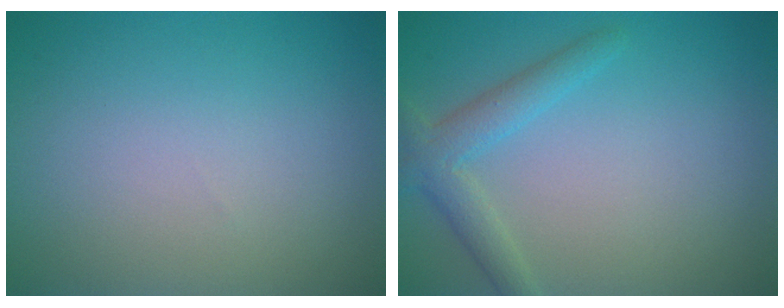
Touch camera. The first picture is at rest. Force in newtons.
{"total": 2.8, "press": 2.8, "slide": 0.1}